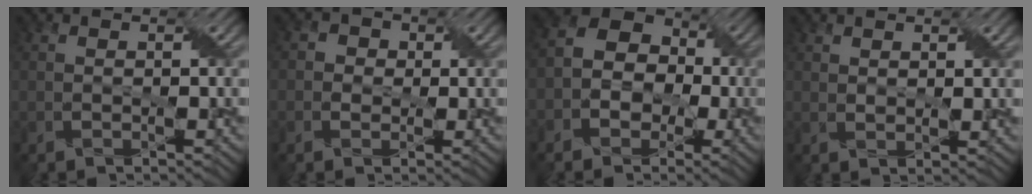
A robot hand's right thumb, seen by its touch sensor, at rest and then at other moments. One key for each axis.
{"total": 2.4, "fx": 0.0, "fy": 2.3, "fz": 0.5, "tx": -0.010, "ty": 0.006, "tz": -0.012}
{"total": 8.8, "fx": -1.5, "fy": 7.1, "fz": 5.0, "tx": -0.075, "ty": 0.003, "tz": -0.047}
{"total": 1.8, "fx": 1.4, "fy": 0.8, "fz": 0.9, "tx": -0.019, "ty": -0.001, "tz": 0.032}